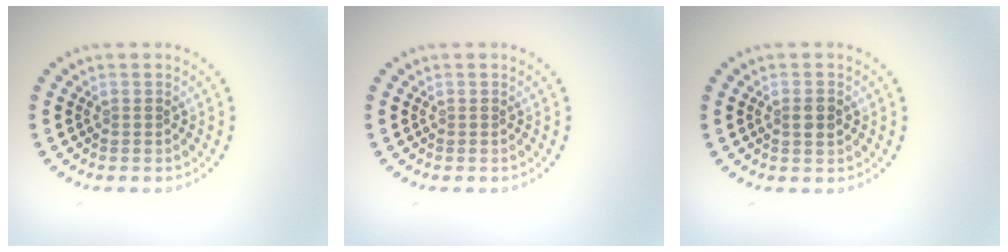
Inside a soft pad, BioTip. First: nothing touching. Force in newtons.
{"total": 0.0}
{"total": 1.5, "press": 1.4, "slide": 0.3}